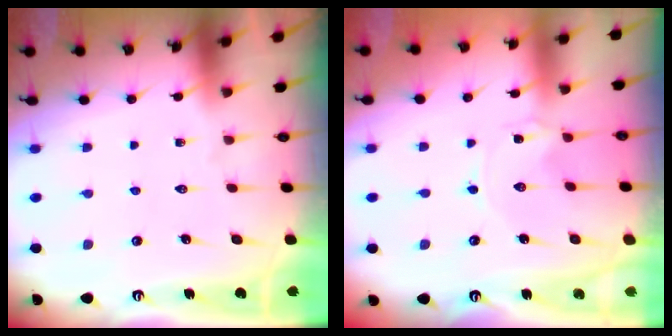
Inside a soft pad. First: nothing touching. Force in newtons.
{"total": 0.0}